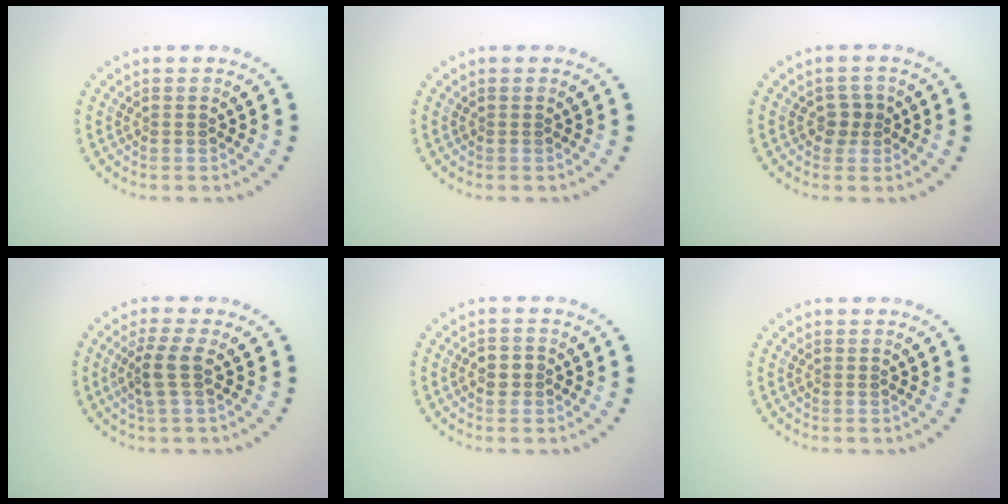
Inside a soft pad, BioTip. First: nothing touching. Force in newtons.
{"total": 0.0}
{"total": 1.4, "press": 1.4, "slide": 0.4}
{"total": 2.5, "press": 1.9, "slide": 1.6}
{"total": 1.7, "press": 1.6, "slide": 0.5}
{"total": 0.0}